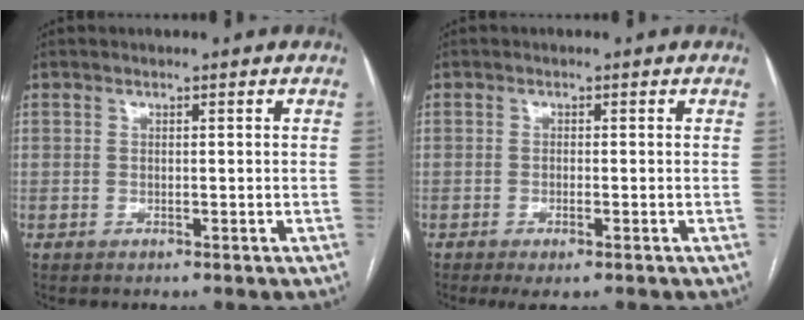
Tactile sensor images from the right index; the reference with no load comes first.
{"total": 2.4, "force": [-1.3, 0.5, 2.0], "torque": [-0.035, -0.006, -0.019]}